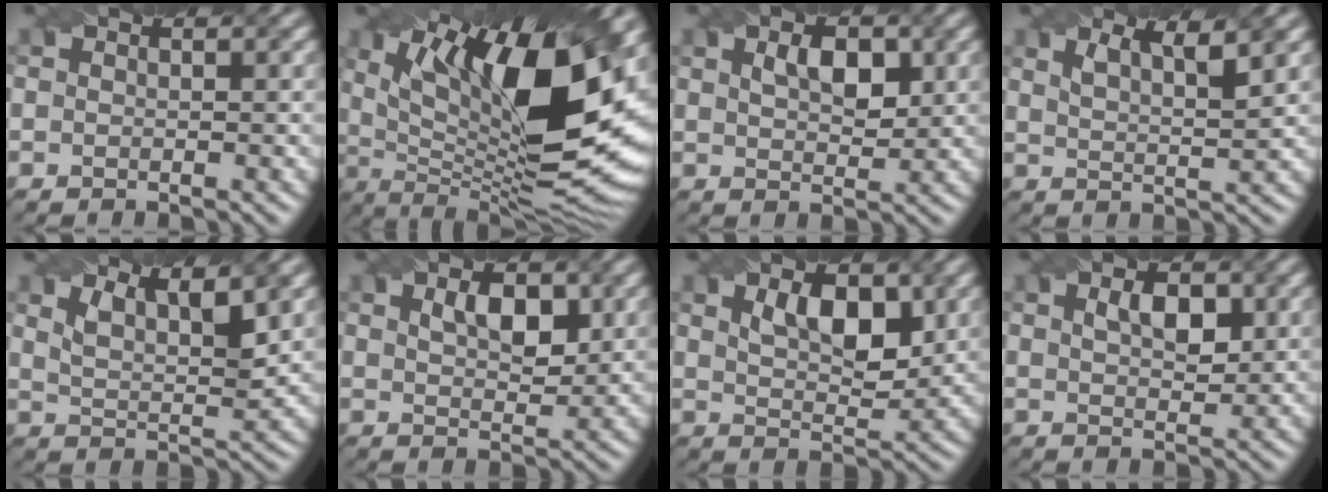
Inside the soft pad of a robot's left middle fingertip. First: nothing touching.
{"total": 18.7, "force": [5.4, 6.4, 16.7], "torque": [-0.255, 0.011, 0.101]}
{"total": 3.4, "force": [1.2, 1.7, 2.7], "torque": [-0.050, 0.003, 0.025]}
{"total": 4.1, "force": [2.6, 1.2, 3.0], "torque": [-0.032, 0.013, 0.026]}
{"total": 5.2, "force": [3.5, 1.6, 3.5], "torque": [-0.056, 0.011, 0.047]}
{"total": 3.6, "force": [1.4, 1.8, 2.8], "torque": [-0.051, 0.002, 0.027]}
{"total": 4.9, "force": [1.9, 2.2, 3.9], "torque": [-0.068, -0.003, 0.033]}
{"total": 3.0, "force": [1.1, 1.5, 2.3], "torque": [-0.045, 0.003, 0.023]}